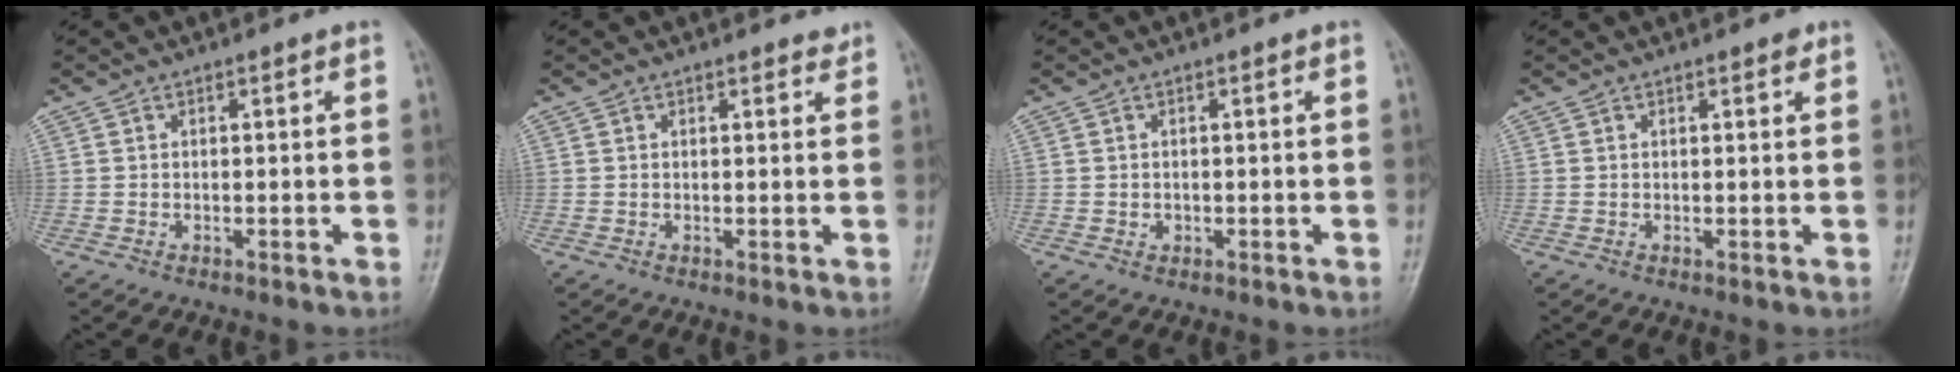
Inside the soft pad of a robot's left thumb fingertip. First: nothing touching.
{"total": 1.5, "force": [1.3, 0.5, 0.5], "torque": [0.002, -0.007, 0.014]}
{"total": 0.9, "force": [0.0, 0.8, 0.4], "torque": [-0.003, 0.001, 0.002]}
{"total": 1.3, "force": [0.8, 0.4, 0.8], "torque": [-0.009, -0.003, 0.010]}